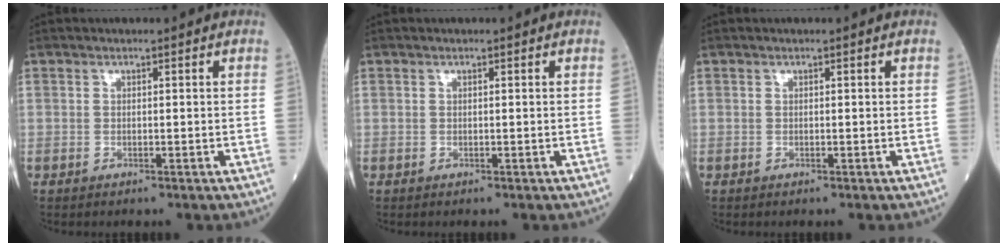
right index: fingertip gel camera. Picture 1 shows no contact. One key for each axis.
{"total": 0.0}
{"total": 0.0}